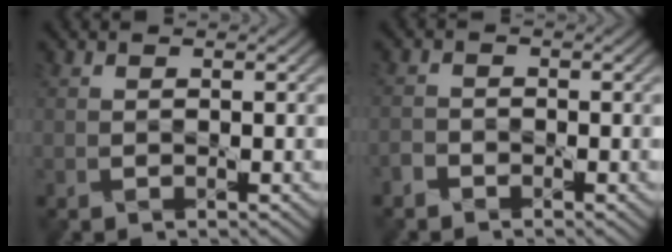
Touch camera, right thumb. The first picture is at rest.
{"total": 1.7, "force": [-1.5, 0.7, 0.1], "torque": [-0.005, 0.001, -0.038]}